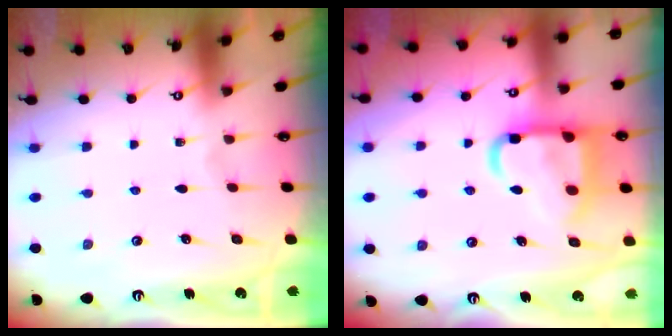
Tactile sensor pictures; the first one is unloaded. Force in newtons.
{"total": 15.7, "press": 15.6, "slide": 1.6}